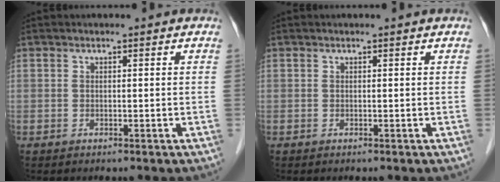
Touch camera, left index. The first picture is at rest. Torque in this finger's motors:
{"motor_torque": [0.00, 0.00, 0.00, 0.00]}